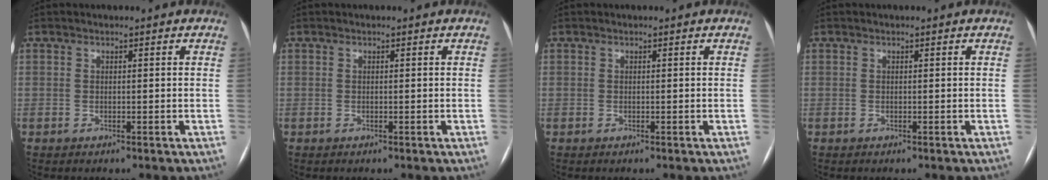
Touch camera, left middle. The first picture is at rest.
{"total": 0.0}
{"total": 0.0}
{"total": 0.0}